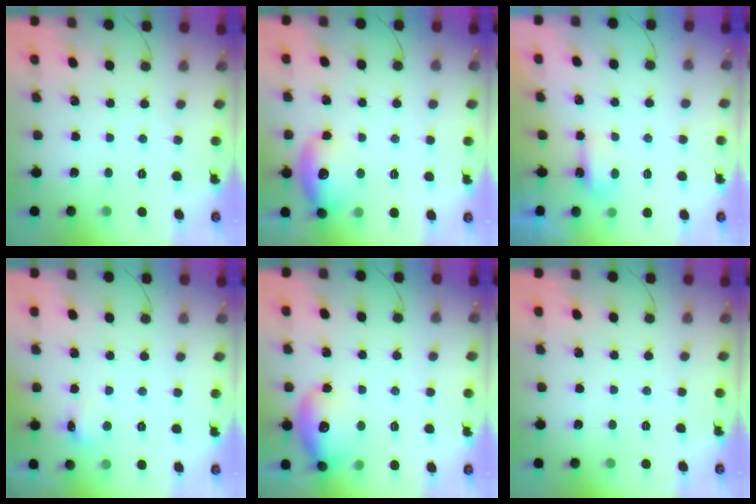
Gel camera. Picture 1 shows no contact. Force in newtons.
{"total": 11.7, "press": 11.5, "slide": 1.7}
{"total": 3.6, "press": 3.6, "slide": 0.7}
{"total": 5.9, "press": 5.6, "slide": 1.7}
{"total": 15.6, "press": 15.5, "slide": 1.5}
{"total": 0.0}